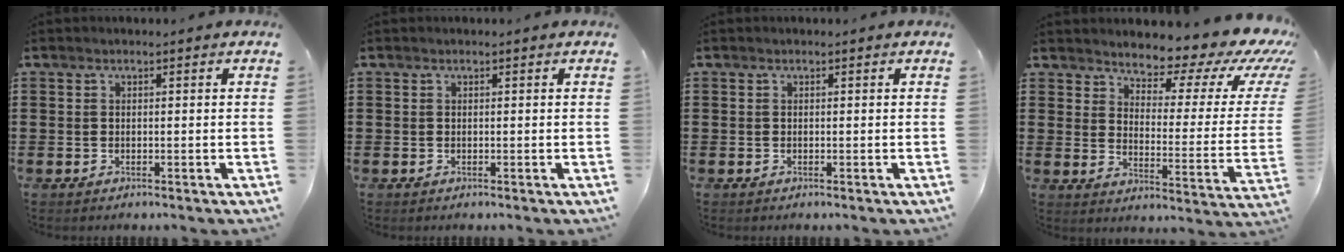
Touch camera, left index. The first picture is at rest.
{"total": 0.0}
{"total": 0.0}
{"total": 6.3, "force": [5.6, 1.8, 2.4], "torque": [-0.046, -0.050, 0.087]}